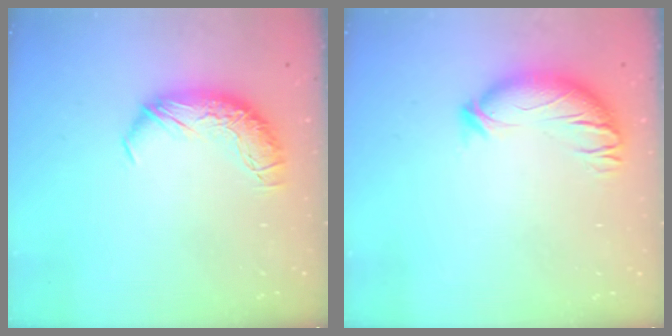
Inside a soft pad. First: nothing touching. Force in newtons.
{"total": 2.8, "press": 2.0, "slide": 2.0}